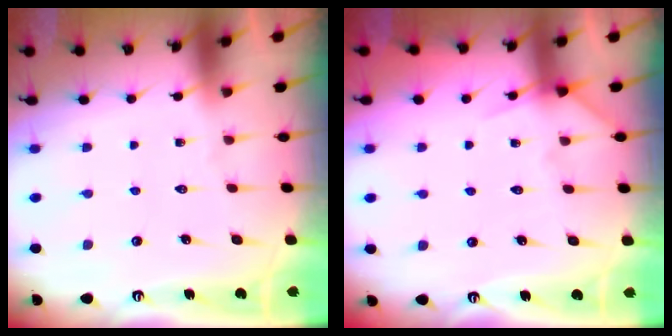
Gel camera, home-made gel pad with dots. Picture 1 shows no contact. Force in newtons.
{"total": 6.9, "press": 6.8, "slide": 0.9}